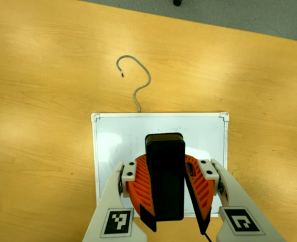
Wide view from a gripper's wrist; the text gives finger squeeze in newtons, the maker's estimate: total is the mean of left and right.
{"total": 12.7, "left": 11.7, "right": 13.8}